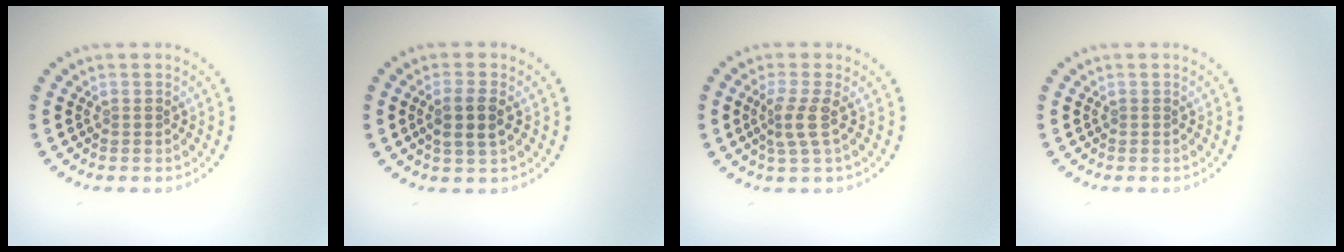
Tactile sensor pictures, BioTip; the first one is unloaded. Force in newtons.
{"total": 2.7, "press": 2.5, "slide": 1.0}
{"total": 2.3, "press": 1.7, "slide": 1.6}
{"total": 0.0}